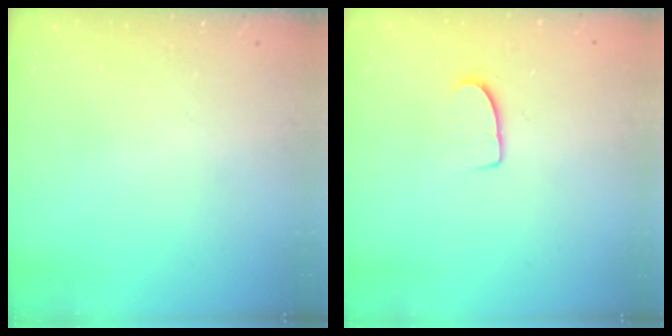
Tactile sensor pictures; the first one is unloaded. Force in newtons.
{"total": 7.1, "press": 7.1, "slide": 0.5}